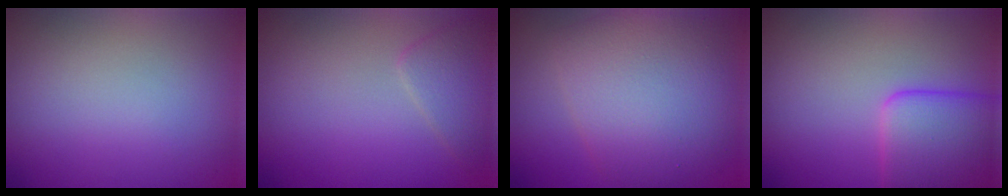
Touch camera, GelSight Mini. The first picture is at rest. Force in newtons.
{"total": 2.3, "press": 2.3, "slide": 0.0}
{"total": 7.7, "press": 7.7, "slide": 0.1}
{"total": 5.6, "press": 5.6, "slide": 0.3}